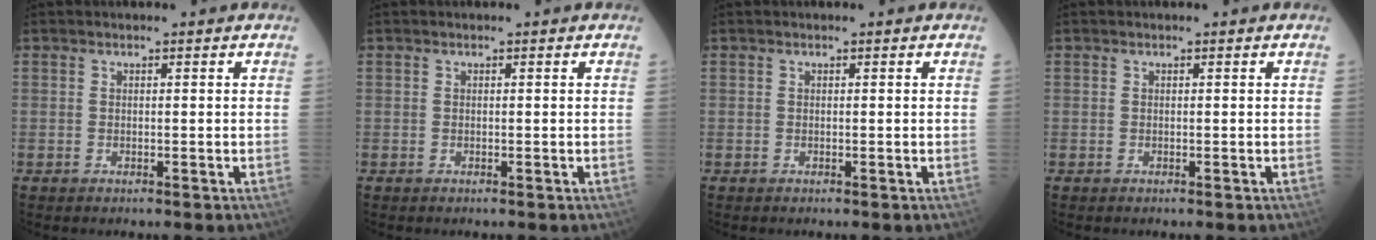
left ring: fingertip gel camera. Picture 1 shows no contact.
{"total": 0.0}
{"total": 0.0}
{"total": 0.0}